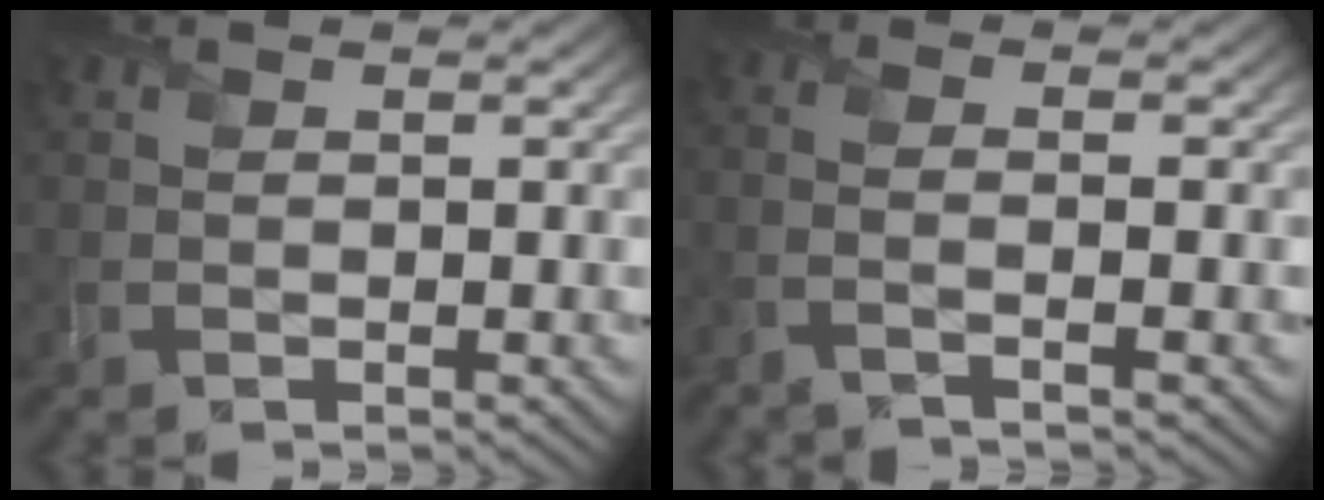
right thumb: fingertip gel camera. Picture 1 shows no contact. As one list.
[{"total": 2.7, "force": [-1.4, 0.4, 2.2], "torque": [-0.033, 0.003, -0.047]}]